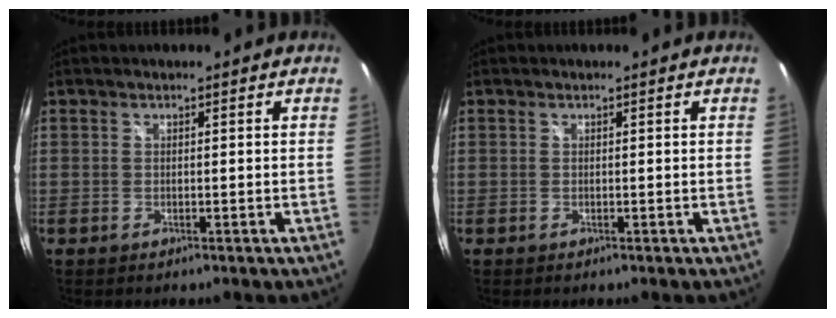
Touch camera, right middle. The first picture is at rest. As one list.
[{"total": 0.0}]